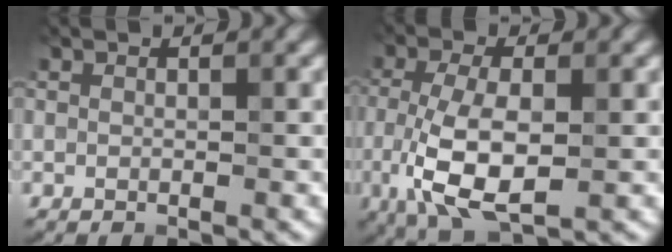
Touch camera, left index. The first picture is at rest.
{"total": 7.3, "force": [-1.6, 3.2, 6.4], "torque": [-0.143, -0.009, -0.026]}